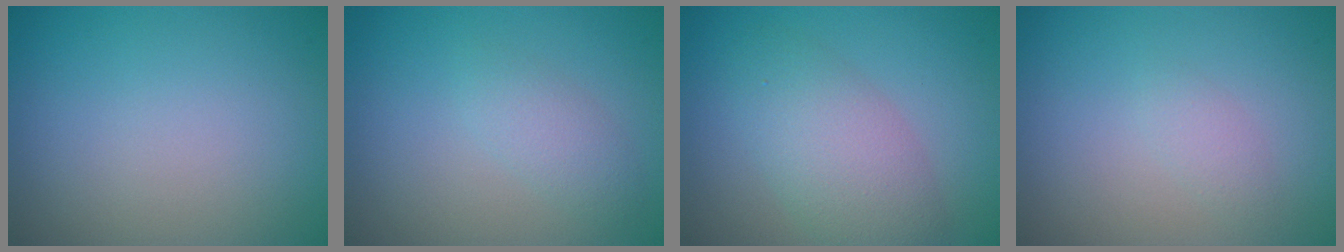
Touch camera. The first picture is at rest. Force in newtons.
{"total": 1.8, "press": 1.8, "slide": 0.1}
{"total": 4.7, "press": 4.7, "slide": 0.3}
{"total": 1.0, "press": 1.0, "slide": 0.0}